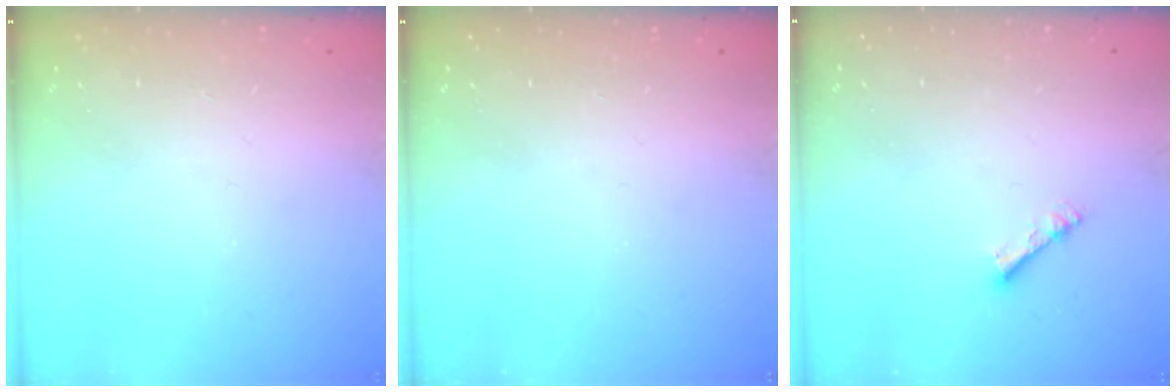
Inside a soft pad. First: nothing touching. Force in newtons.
{"total": 0.0}
{"total": 2.4, "press": 2.4, "slide": 0.4}